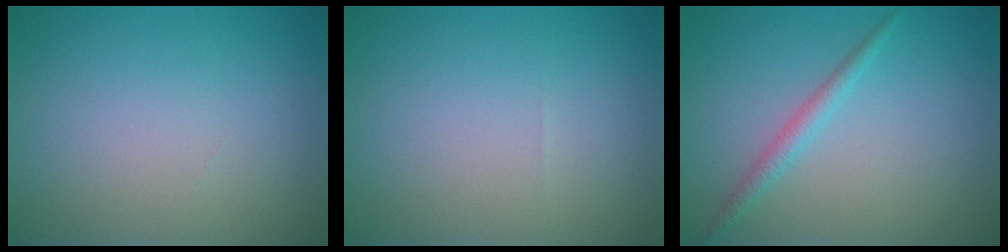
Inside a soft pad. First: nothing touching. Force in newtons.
{"total": 0.0}
{"total": 1.6, "press": 1.6, "slide": 0.1}